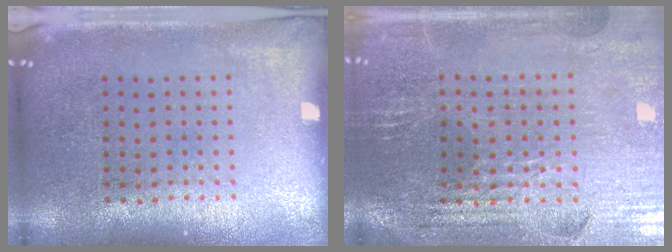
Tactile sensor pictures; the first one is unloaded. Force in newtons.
{"total": 2.8, "press": 2.8, "slide": 0.5}